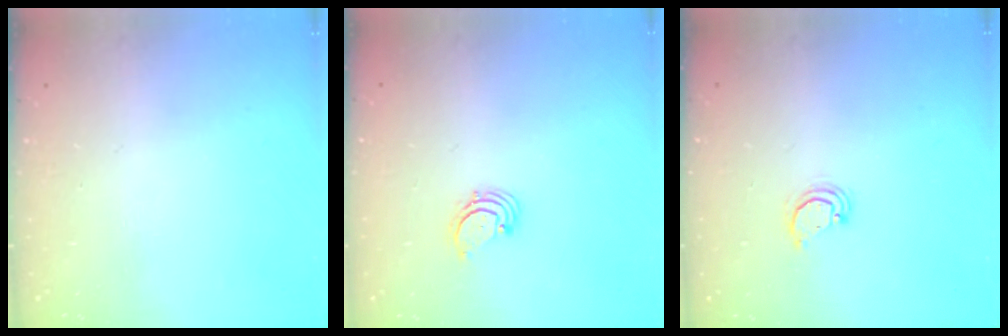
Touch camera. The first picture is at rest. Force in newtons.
{"total": 1.7, "press": 1.7, "slide": 0.2}
{"total": 2.2, "press": 2.2, "slide": 0.3}